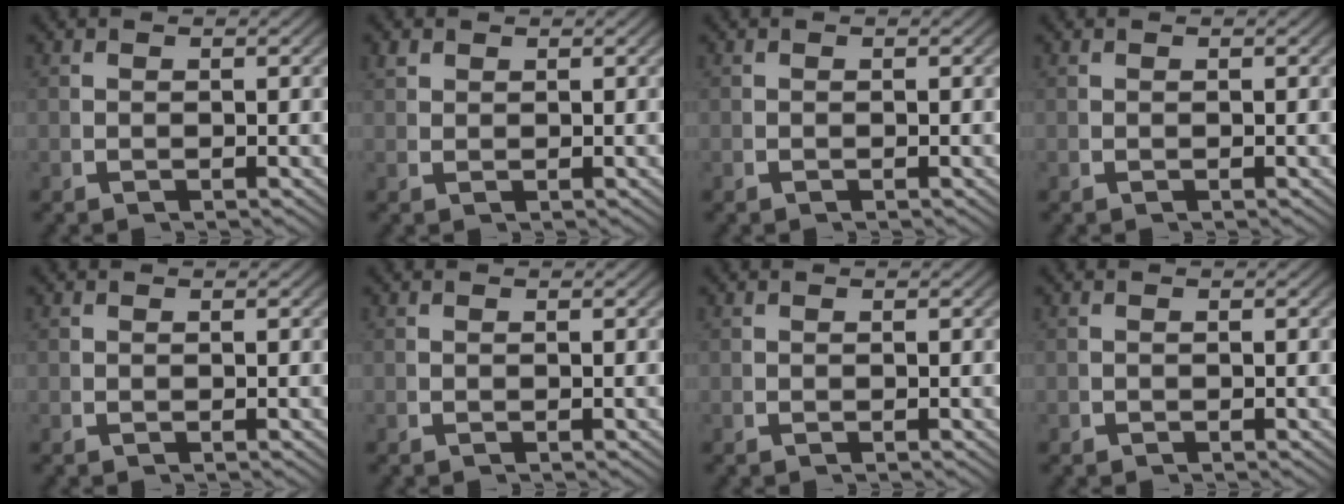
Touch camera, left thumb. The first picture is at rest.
{"total": 1.2, "force": [1.1, 0.4, 0.4], "torque": [-0.008, 0.000, 0.027]}
{"total": 0.0}
{"total": 0.0}
{"total": 0.0}
{"total": 0.0}
{"total": 0.0}
{"total": 0.0}